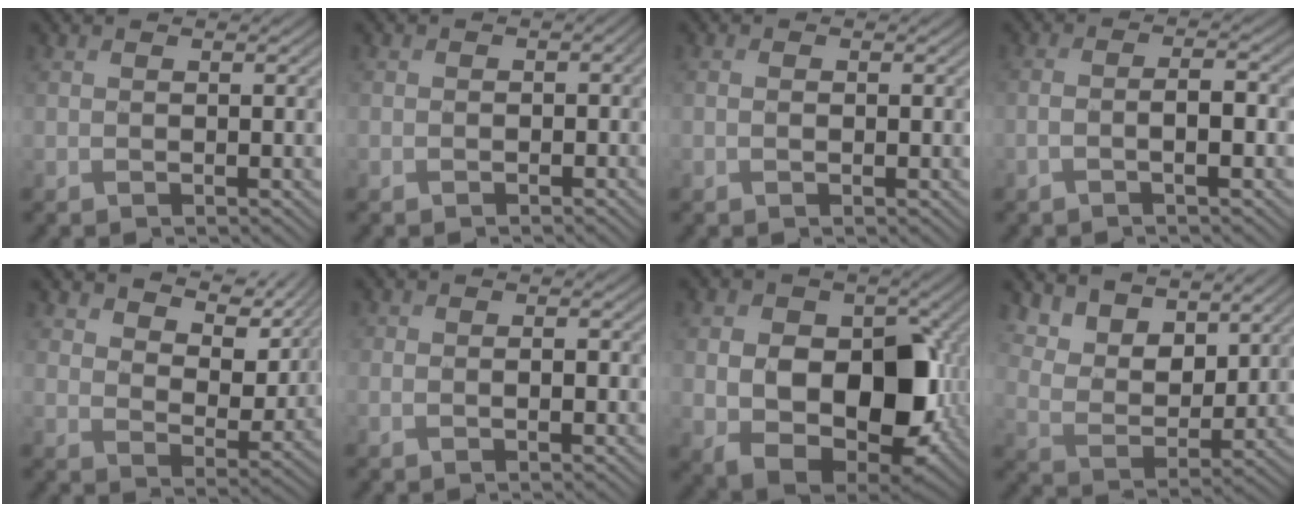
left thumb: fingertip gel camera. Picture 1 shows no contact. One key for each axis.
{"total": 1.5, "fx": -0.6, "fy": 1.3, "fz": 0.5, "tx": -0.005, "ty": -0.009, "tz": -0.014}
{"total": 0.8, "fx": -0.1, "fy": 0.5, "fz": 0.6, "tx": -0.009, "ty": -0.002, "tz": 0.002}
{"total": 3.0, "fx": -1.3, "fy": 0.8, "fz": 2.6, "tx": -0.052, "ty": 0.006, "tz": -0.029}
{"total": 8.8, "fx": 6.0, "fy": 4.8, "fz": 4.3, "tx": -0.094, "ty": -0.003, "tz": 0.098}
{"total": 2.1, "fx": -0.5, "fy": 1.4, "fz": 1.5, "tx": -0.016, "ty": 0.004, "tz": -0.012}
{"total": 14.2, "fx": -1.0, "fy": 9.8, "fz": 10.2, "tx": -0.175, "ty": -0.020, "tz": -0.010}
{"total": 8.6, "fx": 6.5, "fy": 4.0, "fz": 3.9, "tx": -0.102, "ty": -0.024, "tz": 0.135}